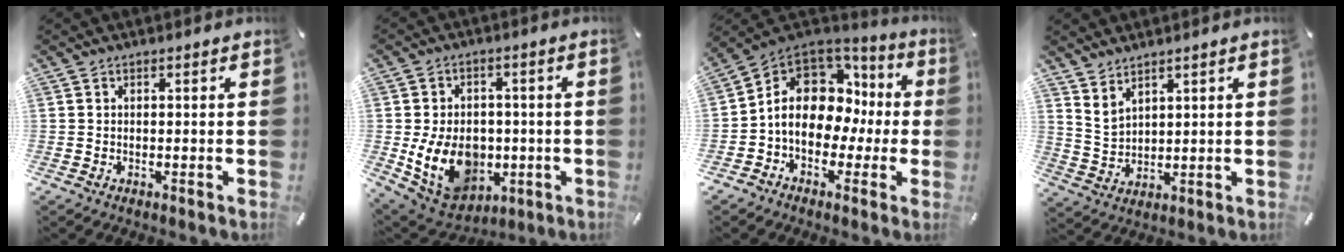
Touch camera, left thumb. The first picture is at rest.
{"total": 14.3, "force": [-2.1, 11.4, 8.4], "torque": [-0.168, 0.000, -0.028]}
{"total": 13.4, "force": [0.4, 10.6, 8.1], "torque": [-0.158, -0.005, 0.006]}
{"total": 4.1, "force": [3.5, 2.0, 0.8], "torque": [-0.028, -0.014, 0.067]}